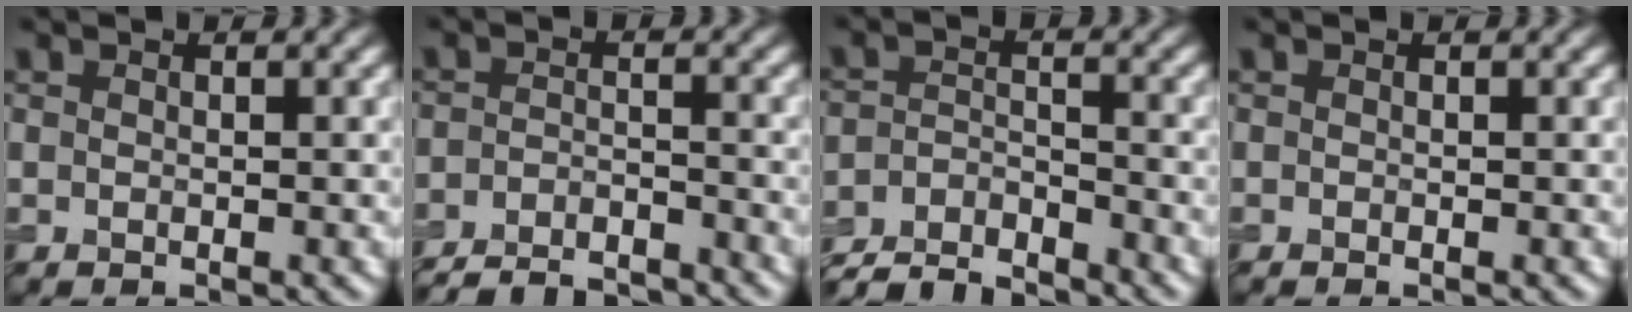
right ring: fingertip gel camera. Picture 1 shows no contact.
{"total": 5.8, "force": [-5.3, 1.2, 1.9], "torque": [-0.033, -0.009, -0.092]}
{"total": 5.6, "force": [-5.3, 1.2, 1.5], "torque": [-0.029, -0.010, -0.105]}
{"total": 0.0}